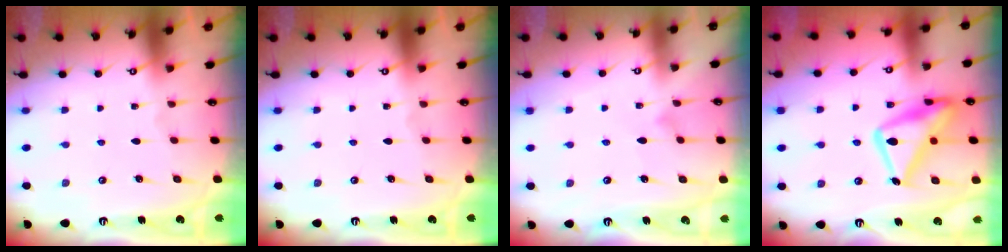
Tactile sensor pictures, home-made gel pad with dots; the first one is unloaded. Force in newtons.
{"total": 0.0}
{"total": 4.2, "press": 4.2, "slide": 0.3}
{"total": 18.7, "press": 18.6, "slide": 1.6}